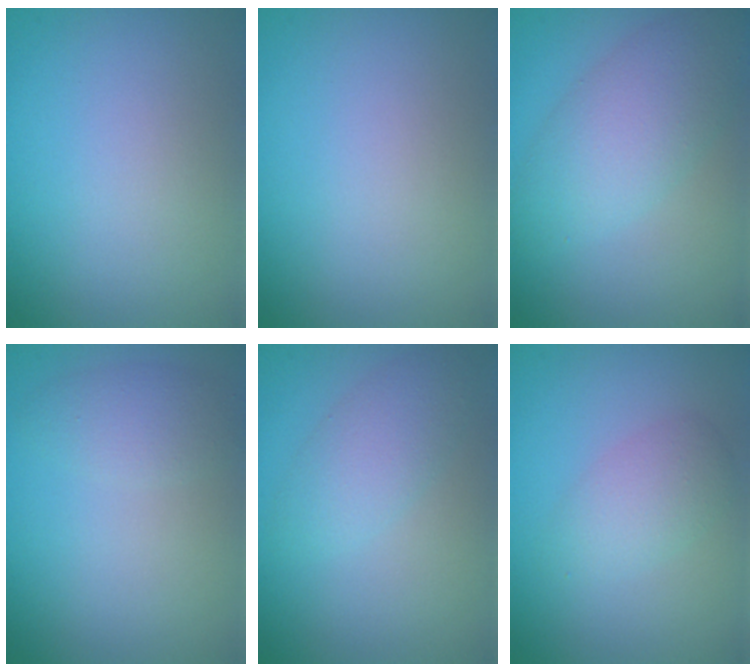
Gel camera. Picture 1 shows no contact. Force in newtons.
{"total": 0.0}
{"total": 5.0, "press": 5.0, "slide": 0.1}
{"total": 2.0, "press": 2.0, "slide": 0.1}
{"total": 2.8, "press": 2.8, "slide": 0.1}
{"total": 2.4, "press": 2.4, "slide": 0.1}